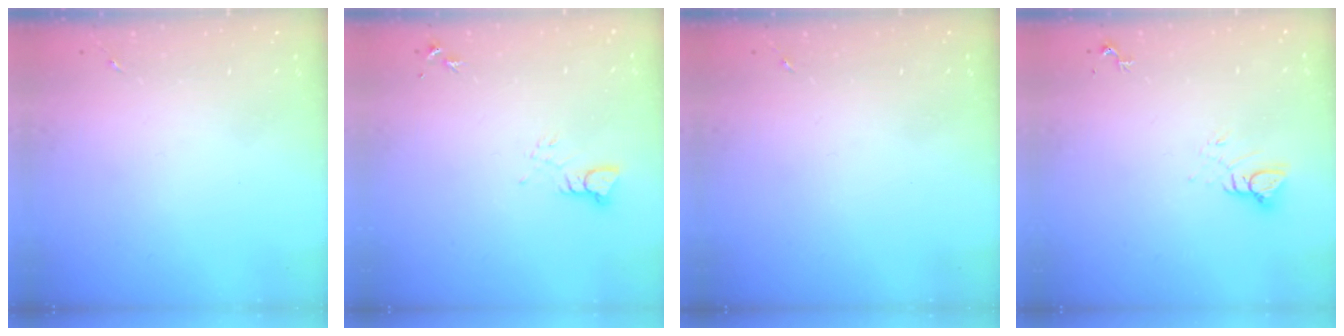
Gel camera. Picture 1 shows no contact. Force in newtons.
{"total": 3.3, "press": 3.3, "slide": 0.4}
{"total": 0.0}
{"total": 5.6, "press": 5.6, "slide": 0.4}